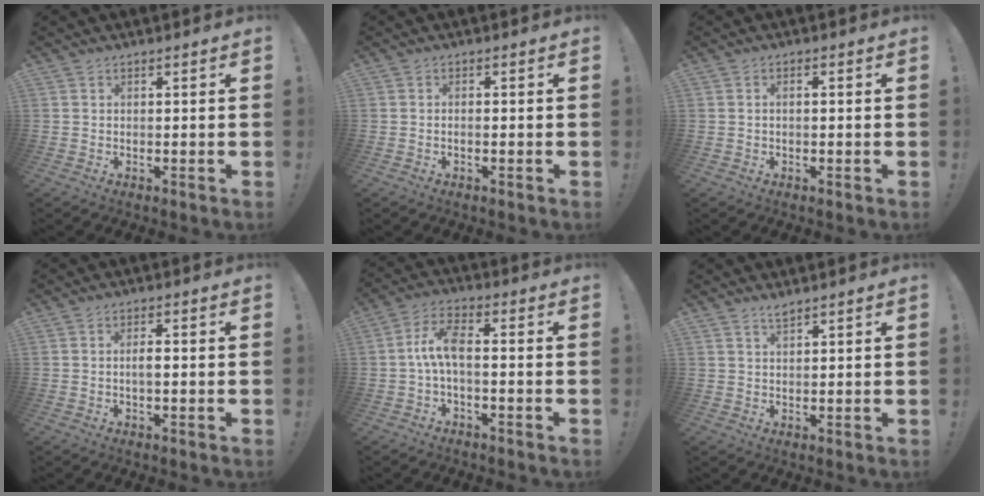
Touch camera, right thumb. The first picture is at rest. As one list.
[{"total": 0.9, "force": [-0.6, 0.1, 0.6], "torque": [-0.011, 0.002, -0.011]}, {"total": 1.1, "force": [-0.5, 0.4, 0.9], "torque": [-0.021, 0.005, -0.009]}, {"total": 2.7, "force": [-0.5, 0.9, 2.5], "torque": [-0.057, 0.005, -0.013]}, {"total": 7.8, "force": [-0.9, 2.9, 7.2], "torque": [-0.144, 0.012, -0.014]}, {"total": 2.1, "force": [1.8, 0.3, 1.0], "torque": [-0.022, -0.007, 0.033]}]